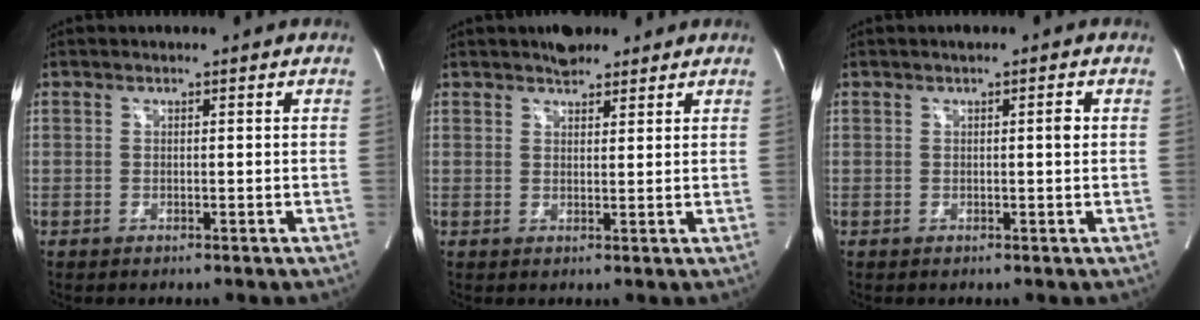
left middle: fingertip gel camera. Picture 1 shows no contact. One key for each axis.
{"total": 3.5, "fx": 2.9, "fy": 1.5, "fz": 1.2, "tx": -0.023, "ty": 0.010, "tz": 0.045}
{"total": 1.4, "fx": 0.3, "fy": 0.1, "fz": 1.4, "tx": -0.022, "ty": 0.004, "tz": 0.005}